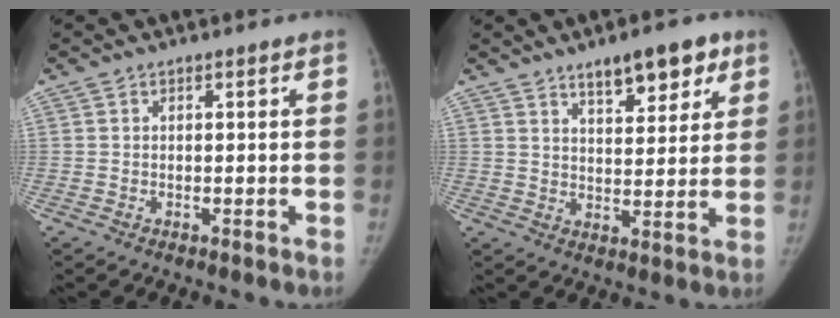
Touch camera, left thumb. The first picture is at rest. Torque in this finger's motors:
{"motor_torque": [0.17, 0.21, 0.00, -0.01, 0.13]}